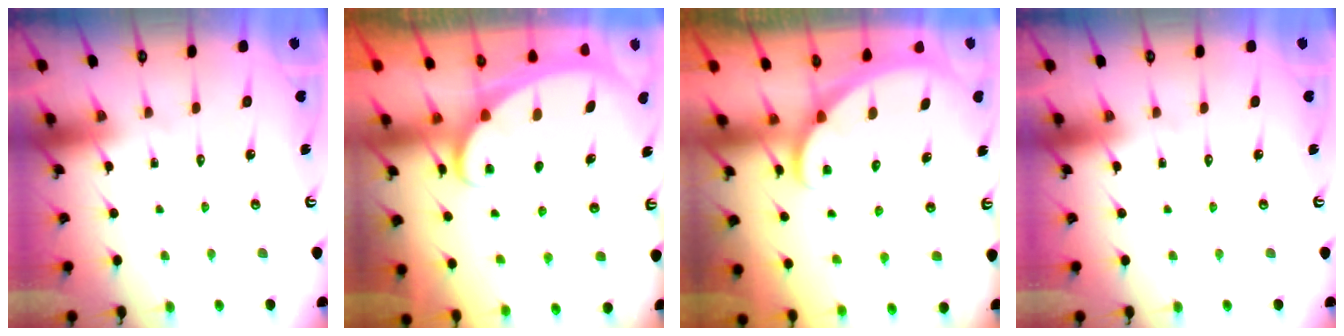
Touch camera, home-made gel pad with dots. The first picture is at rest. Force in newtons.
{"total": 2.5, "press": 2.5, "slide": 0.3}
{"total": 1.6, "press": 1.6, "slide": 0.0}
{"total": 0.0}